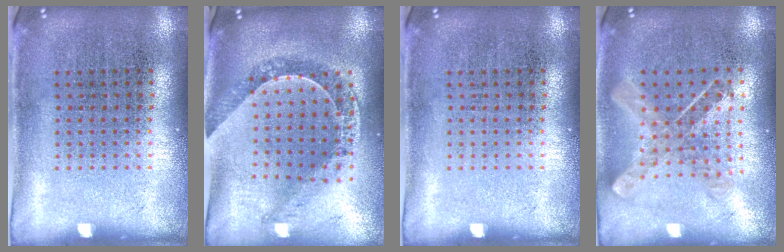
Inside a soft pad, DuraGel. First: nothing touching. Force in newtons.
{"total": 1.0, "press": 1.0, "slide": 0.1}
{"total": 0.0}
{"total": 0.9, "press": 0.9, "slide": 0.2}